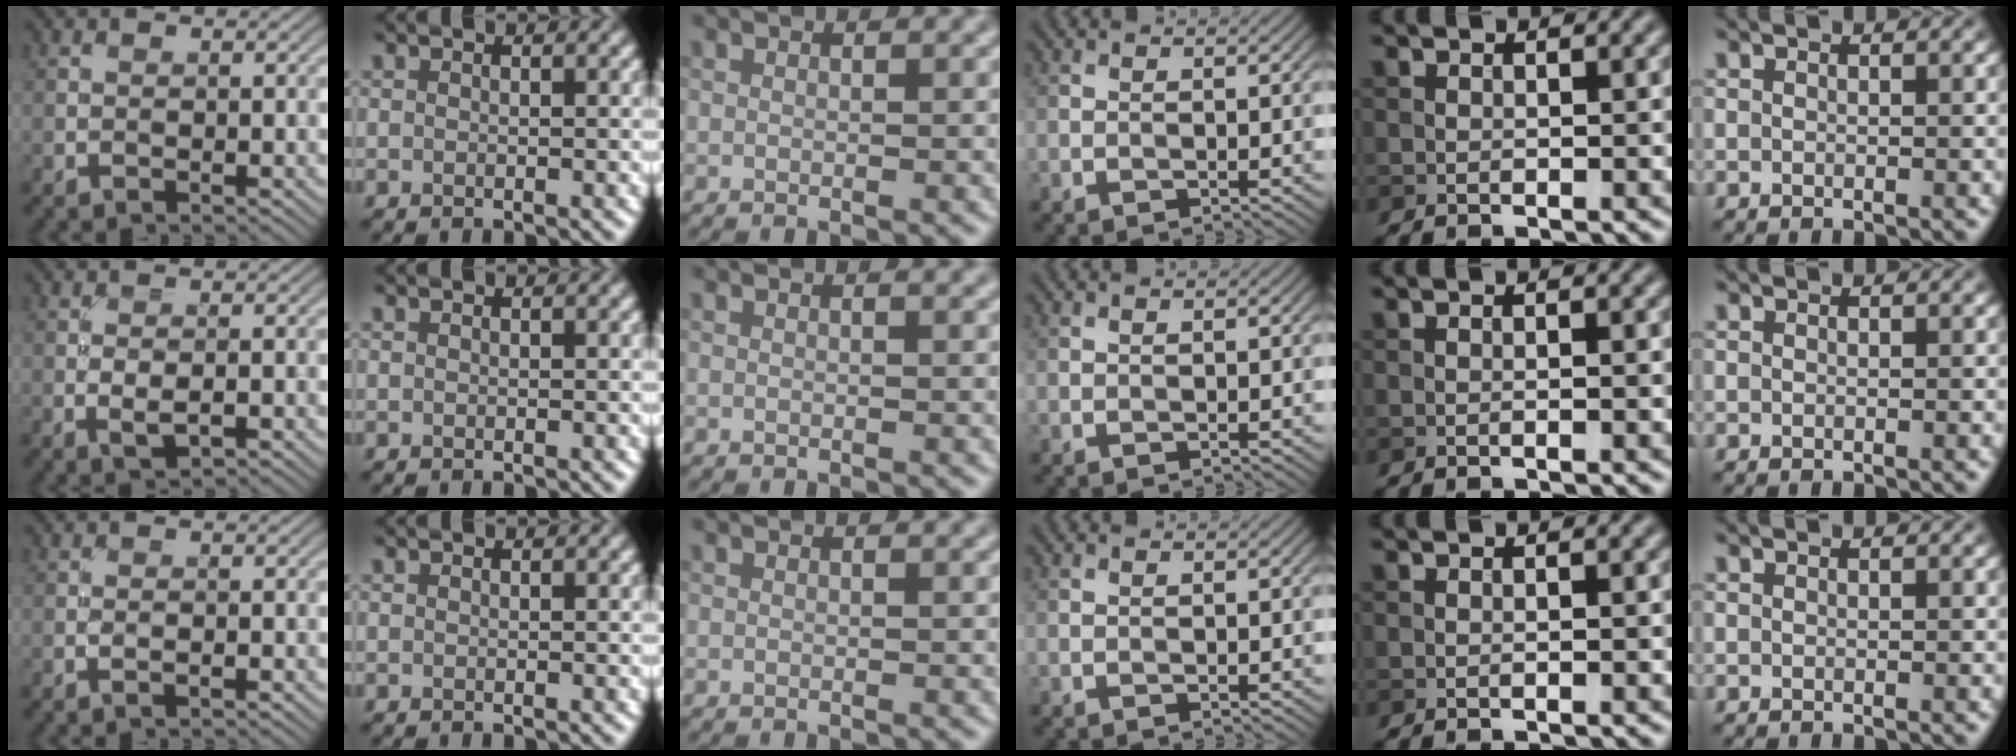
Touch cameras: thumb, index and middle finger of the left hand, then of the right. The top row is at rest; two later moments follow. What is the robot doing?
{"motion": "unscrew", "object": "medicine bottle"}